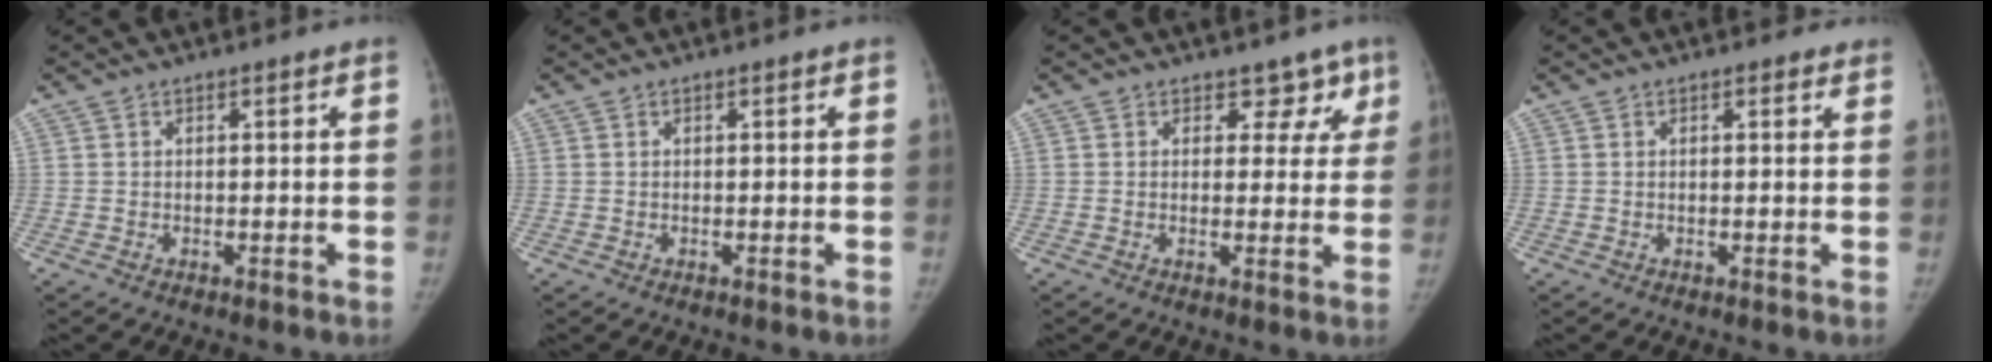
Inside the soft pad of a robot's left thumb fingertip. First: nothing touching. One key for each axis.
{"total": 0.0}
{"total": 4.5, "fx": 2.9, "fy": 3.2, "fz": 1.2, "tx": 0.027, "ty": -0.012, "tz": 0.029}
{"total": 1.0, "fx": 0.7, "fy": 0.5, "fz": 0.3, "tx": 0.003, "ty": -0.003, "tz": 0.005}